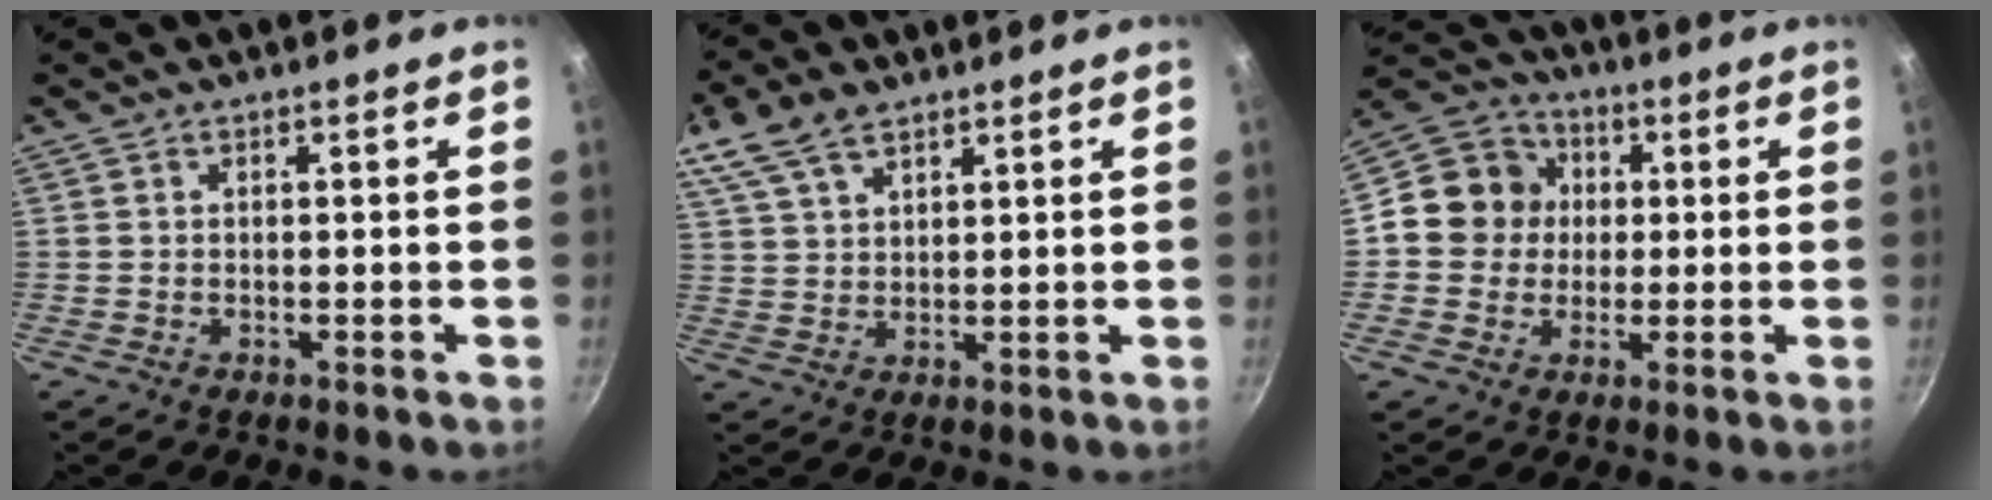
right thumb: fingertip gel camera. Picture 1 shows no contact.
{"total": 10.4, "force": [6.8, 5.3, 5.8], "torque": [-0.111, 0.002, 0.133]}
{"total": 11.1, "force": [0.8, 10.3, 4.2], "torque": [-0.035, 0.020, -0.006]}